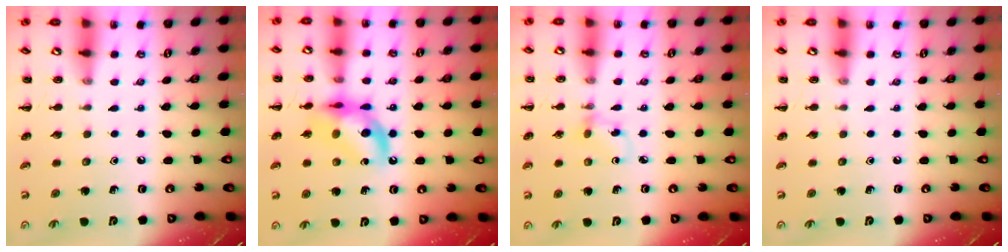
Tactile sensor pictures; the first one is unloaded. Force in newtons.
{"total": 12.2, "press": 11.9, "slide": 2.7}
{"total": 3.4, "press": 3.2, "slide": 1.1}
{"total": 0.0}